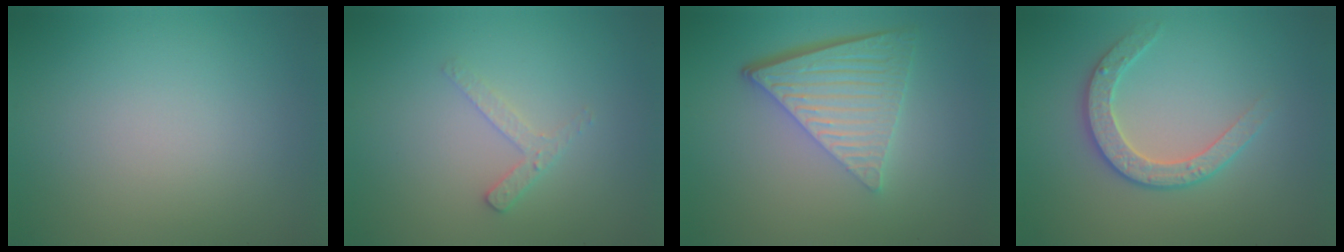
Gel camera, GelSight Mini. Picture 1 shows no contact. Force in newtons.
{"total": 1.7, "press": 1.7, "slide": 0.3}
{"total": 6.4, "press": 4.3, "slide": 4.8}
{"total": 2.9, "press": 2.8, "slide": 0.8}